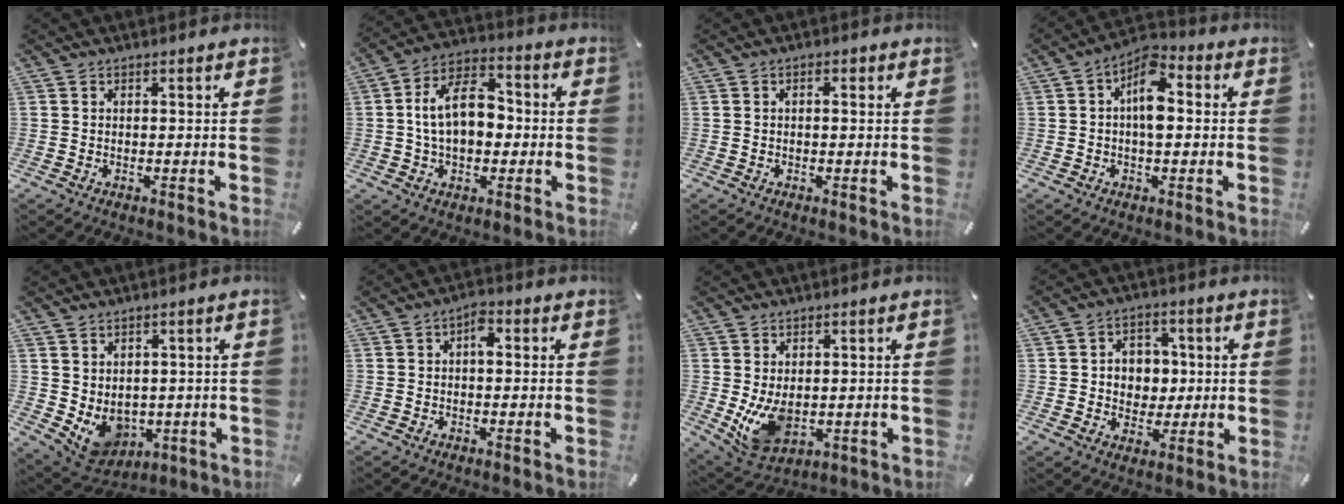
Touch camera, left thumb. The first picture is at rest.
{"total": 13.3, "force": [0.1, 8.8, 10.0], "torque": [-0.190, 0.014, 0.002]}
{"total": 1.3, "force": [0.1, 0.7, 1.1], "torque": [-0.014, 0.002, -0.002]}
{"total": 8.5, "force": [0.4, 4.6, 7.2], "torque": [-0.105, 0.005, 0.008]}
{"total": 7.2, "force": [0.3, 6.6, 3.0], "torque": [-0.064, -0.027, 0.010]}
{"total": 3.3, "force": [0.2, 1.8, 2.8], "torque": [-0.051, 0.010, -0.001]}
{"total": 8.1, "force": [0.3, 6.1, 5.3], "torque": [-0.100, -0.011, 0.010]}
{"total": 7.3, "force": [0.2, 6.7, 2.8], "torque": [-0.038, 0.007, 0.001]}